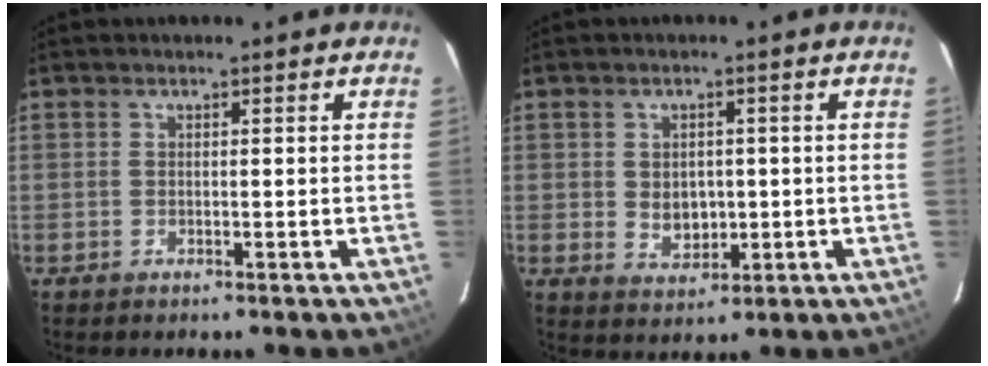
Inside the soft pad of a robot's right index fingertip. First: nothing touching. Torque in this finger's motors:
{"motor_torque": [0.07, 0.00, 0.12, 0.04]}